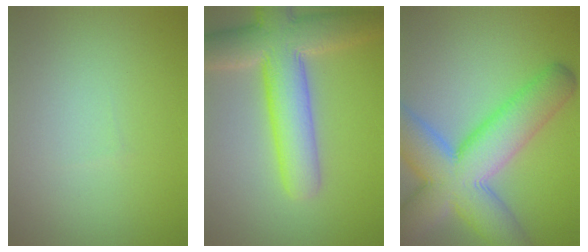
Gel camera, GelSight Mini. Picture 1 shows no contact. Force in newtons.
{"total": 9.1, "press": 9.1, "slide": 0.4}
{"total": 12.0, "press": 12.0, "slide": 0.7}